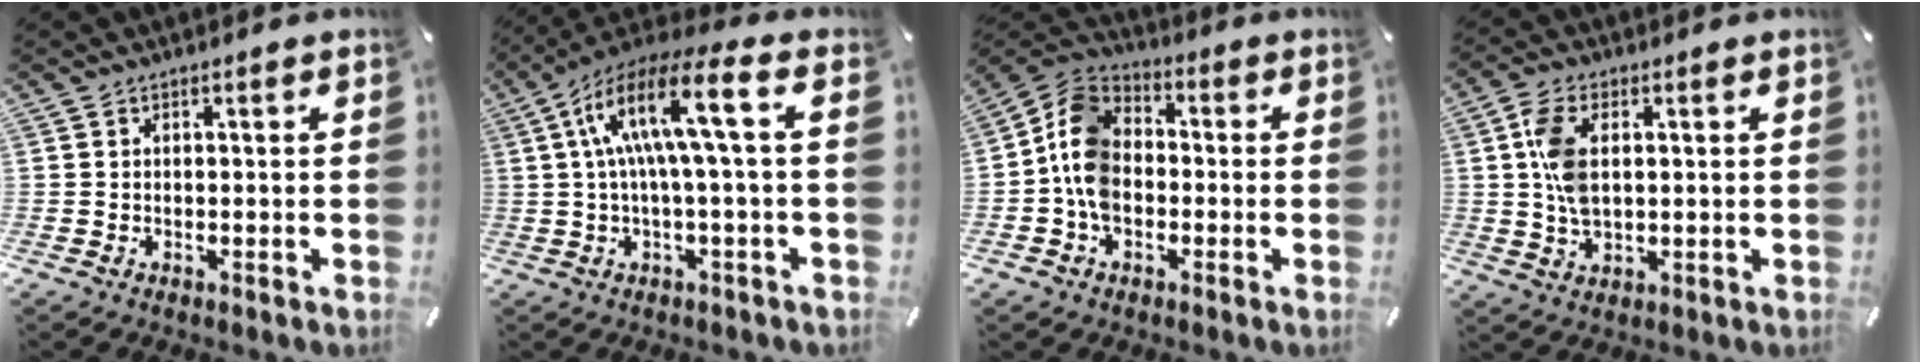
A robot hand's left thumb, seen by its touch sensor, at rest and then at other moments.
{"total": 14.2, "force": [2.6, 2.5, 13.8], "torque": [-0.275, -0.002, 0.032]}
{"total": 9.8, "force": [-2.3, 7.6, 5.7], "torque": [-0.136, 0.021, -0.047]}
{"total": 7.6, "force": [1.5, 4.5, 6.0], "torque": [-0.151, 0.001, 0.020]}